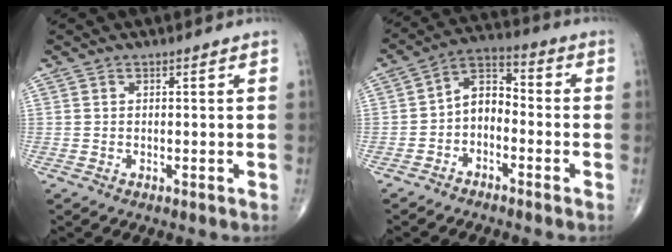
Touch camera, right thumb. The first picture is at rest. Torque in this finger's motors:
{"motor_torque": [-0.19, 0.11, -0.13, -0.05, -0.03]}